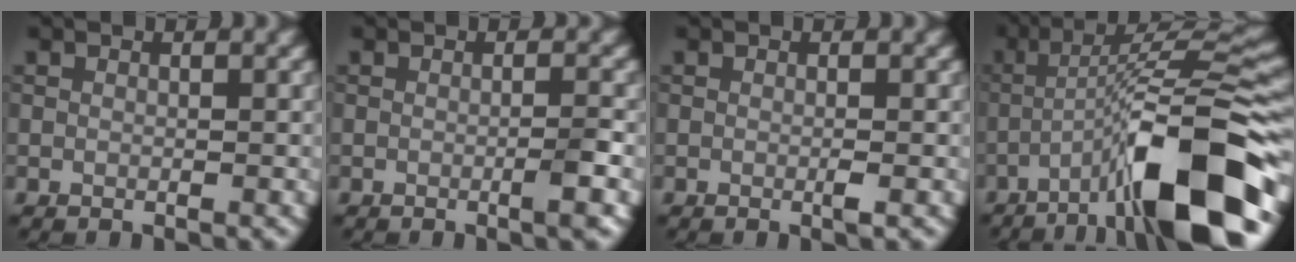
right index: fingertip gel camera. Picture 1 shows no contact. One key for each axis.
{"total": 1.8, "fx": -0.5, "fy": 0.1, "fz": 1.7, "tx": -0.025, "ty": 0.003, "tz": -0.013}
{"total": 0.7, "fx": -0.2, "fy": 0.0, "fz": 0.6, "tx": -0.013, "ty": -0.001, "tz": -0.004}
{"total": 13.1, "fx": -6.7, "fy": 2.4, "fz": 10.9, "tx": -0.162, "ty": 0.023, "tz": -0.107}